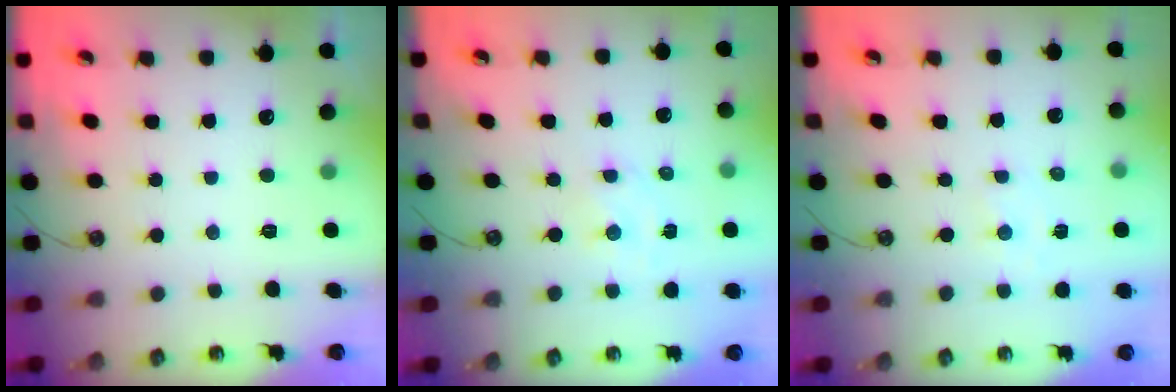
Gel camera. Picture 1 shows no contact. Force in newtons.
{"total": 1.0, "press": 0.9, "slide": 0.2}
{"total": 1.0, "press": 1.0, "slide": 0.2}